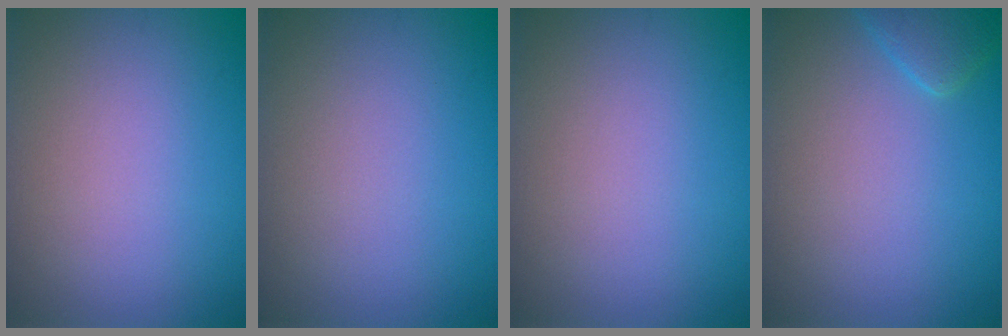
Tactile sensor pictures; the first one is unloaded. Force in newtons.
{"total": 0.0}
{"total": 0.0}
{"total": 2.2, "press": 2.2, "slide": 0.1}